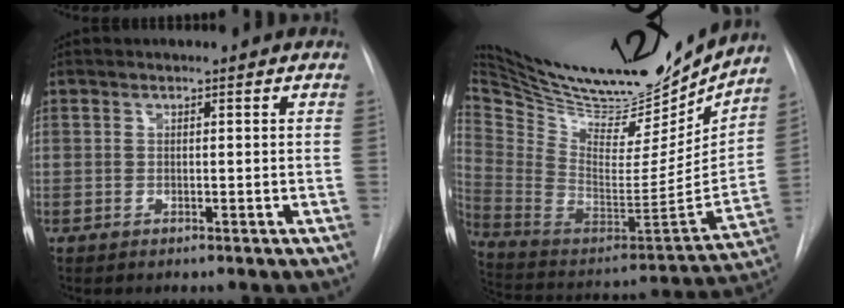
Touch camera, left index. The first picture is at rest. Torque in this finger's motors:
{"motor_torque": [0.11, -0.80, 0.05, 0.02]}